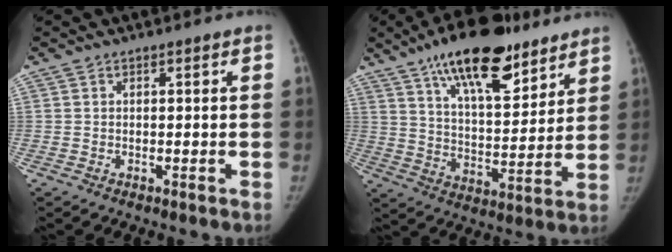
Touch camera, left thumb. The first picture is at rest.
{"total": 20.3, "force": [13.2, 7.9, 13.2], "torque": [-0.180, -0.054, 0.218]}